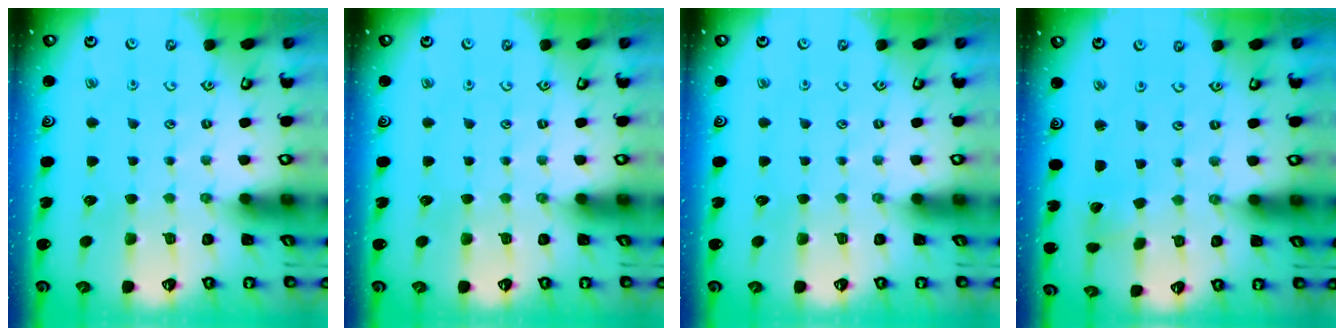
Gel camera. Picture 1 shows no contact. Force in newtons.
{"total": 0.0}
{"total": 0.0}
{"total": 2.6, "press": 2.6, "slide": 0.2}